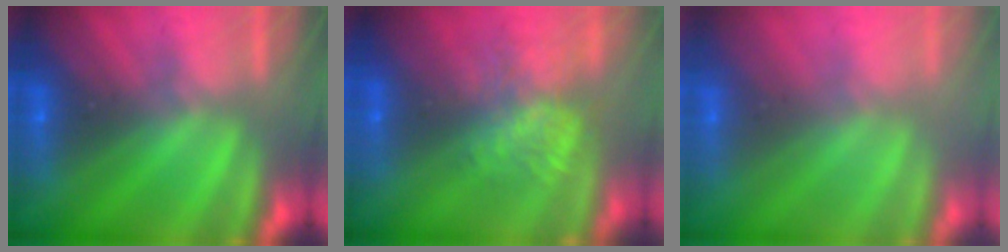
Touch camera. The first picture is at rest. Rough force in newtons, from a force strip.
{"total": 7.5}
{"total": 2.8}